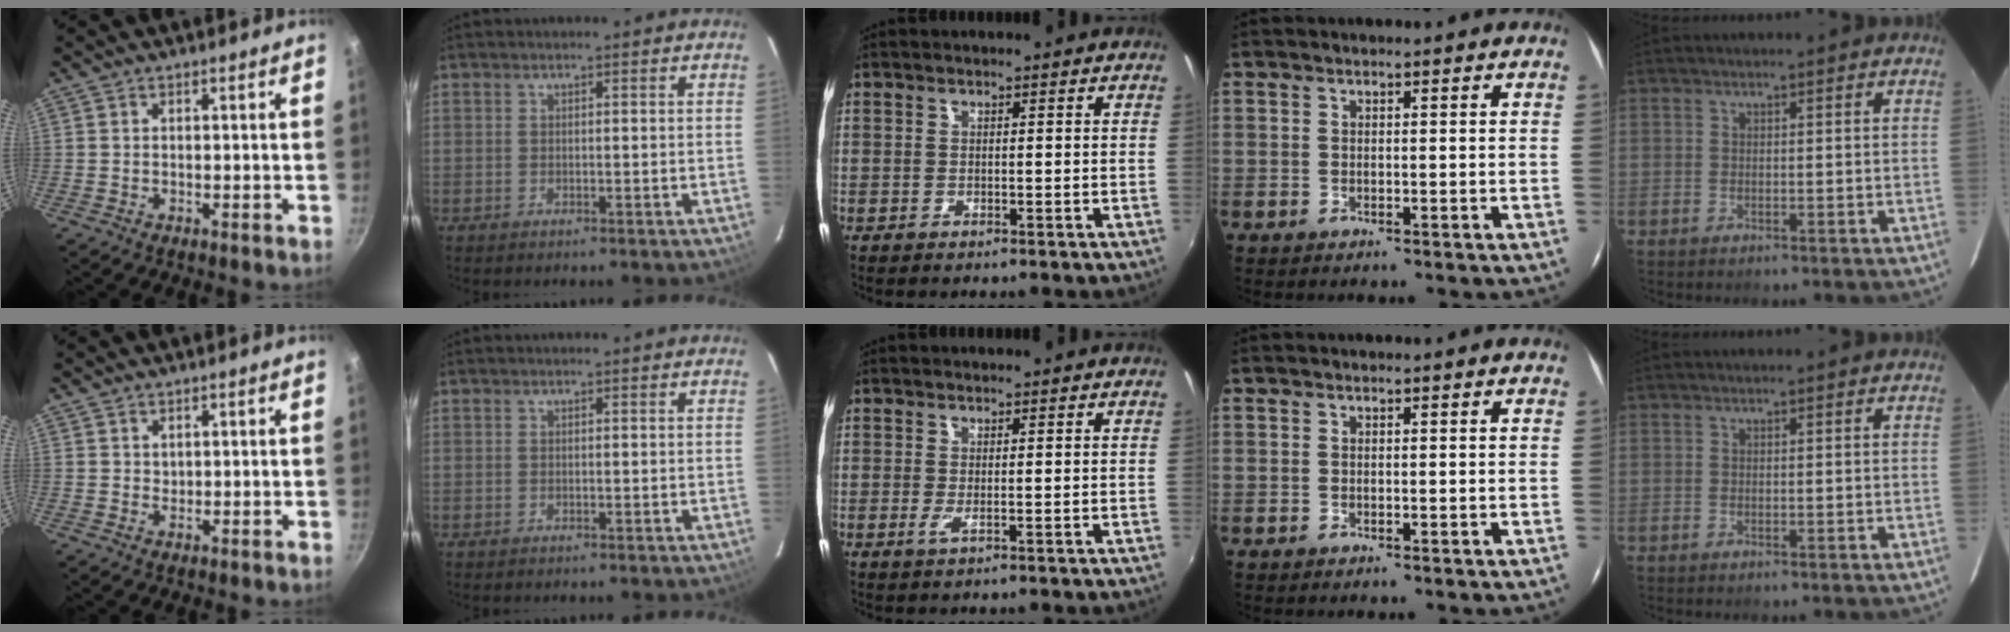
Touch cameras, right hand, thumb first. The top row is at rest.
{"thumb": {"total": 0.8, "force": [0.6, 0.5, 0.2], "torque": [0.001, -0.003, 0.011]}, "middle": {"total": 1.0, "force": [0.1, -0.2, 0.9], "torque": [-0.021, -0.005, 0.001]}}